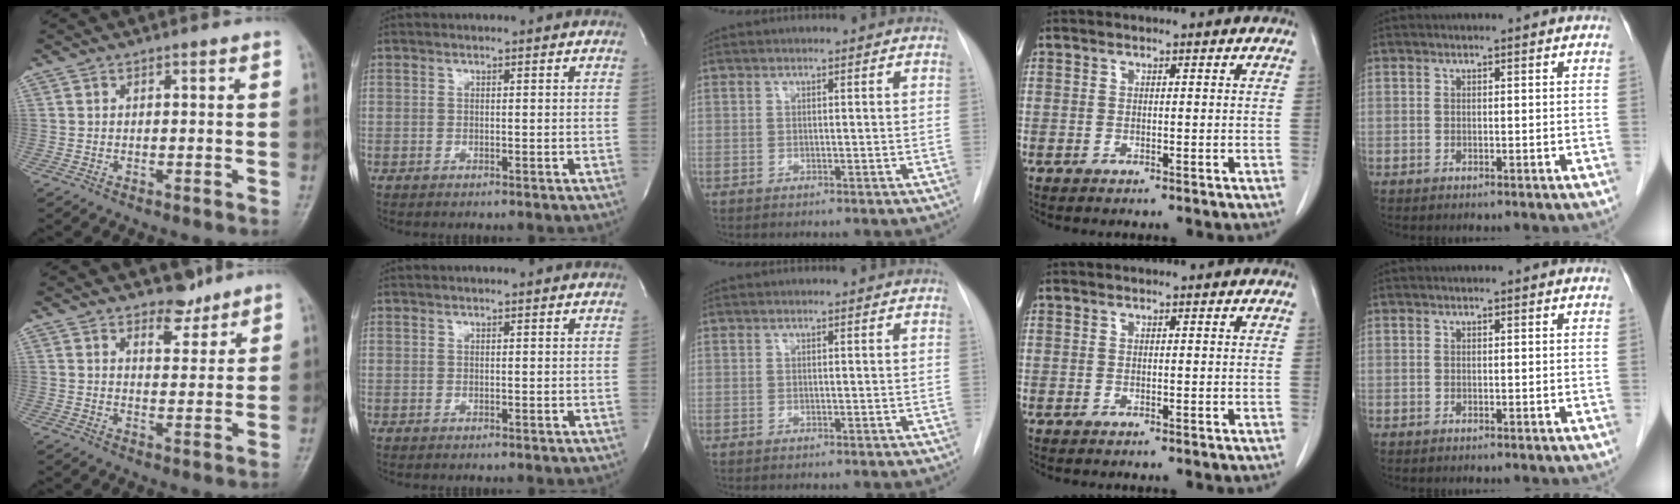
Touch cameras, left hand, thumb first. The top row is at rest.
{"thumb": {"total": 4.9, "force": [4.1, 2.3, 1.5], "torque": [-0.001, -0.032, 0.067]}, "index": {"total": 0.8, "force": [0.7, 0.2, 0.4], "torque": [-0.007, 0.010, 0.006]}}